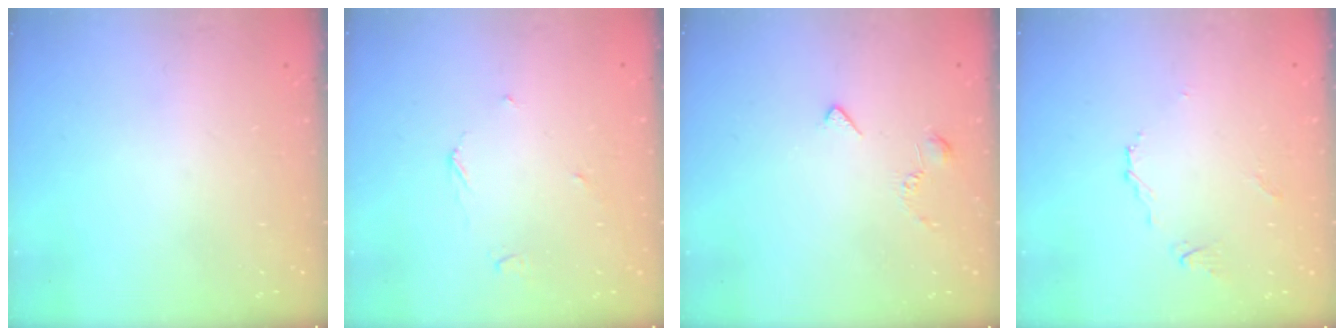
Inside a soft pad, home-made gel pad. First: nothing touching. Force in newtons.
{"total": 2.8, "press": 2.8, "slide": 0.2}
{"total": 3.0, "press": 2.9, "slide": 0.7}
{"total": 4.3, "press": 4.2, "slide": 0.8}